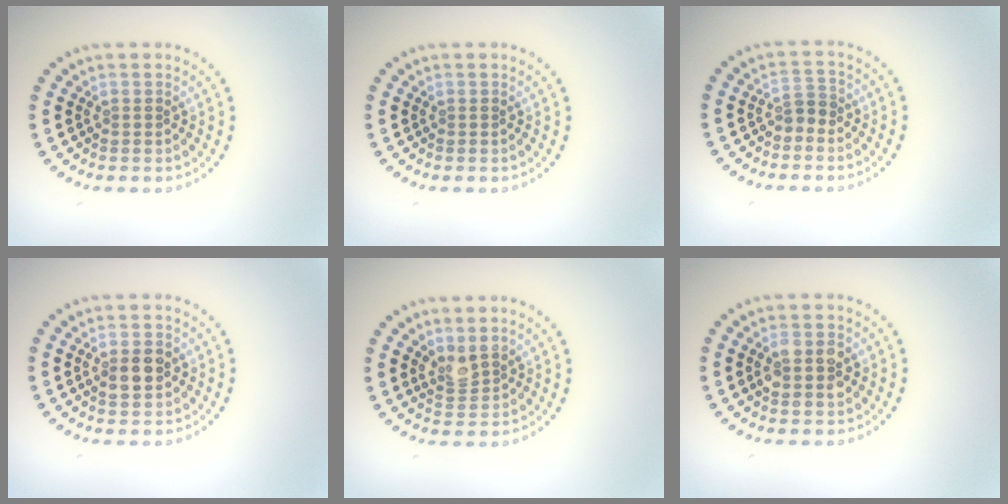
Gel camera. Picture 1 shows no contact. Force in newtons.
{"total": 0.0}
{"total": 1.3, "press": 1.0, "slide": 0.7}
{"total": 2.6, "press": 2.6, "slide": 0.2}
{"total": 2.0, "press": 1.7, "slide": 1.1}
{"total": 2.8, "press": 2.8, "slide": 0.3}